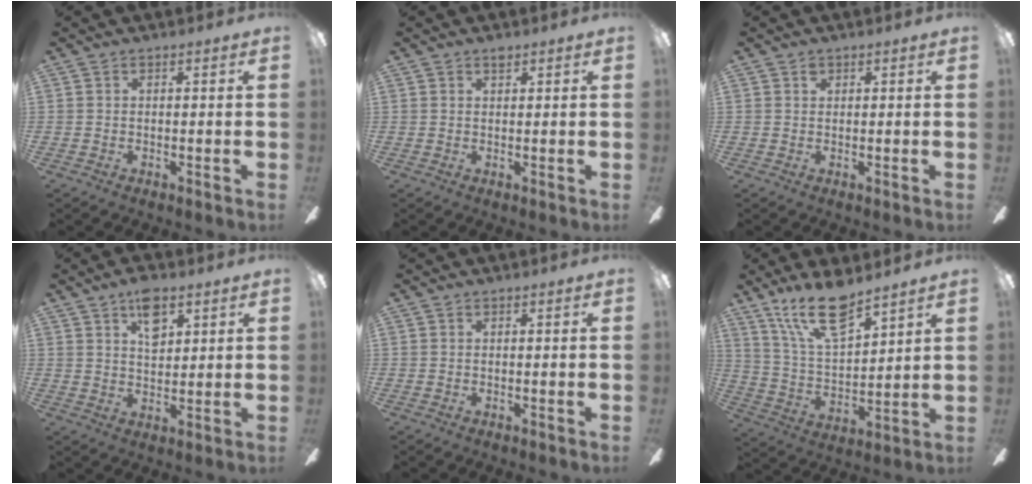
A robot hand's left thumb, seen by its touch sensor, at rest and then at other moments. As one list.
[{"total": 1.4, "force": [1.2, 0.7, 0.5], "torque": [0.006, -0.008, 0.019]}, {"total": 1.0, "force": [0.7, 0.6, 0.3], "torque": [0.000, -0.004, 0.012]}, {"total": 7.8, "force": [4.4, 4.2, 4.9], "torque": [-0.067, -0.013, 0.076]}, {"total": 0.0}, {"total": 19.1, "force": [13.5, 7.0, 11.6], "torque": [-0.244, -0.080, 0.241]}]